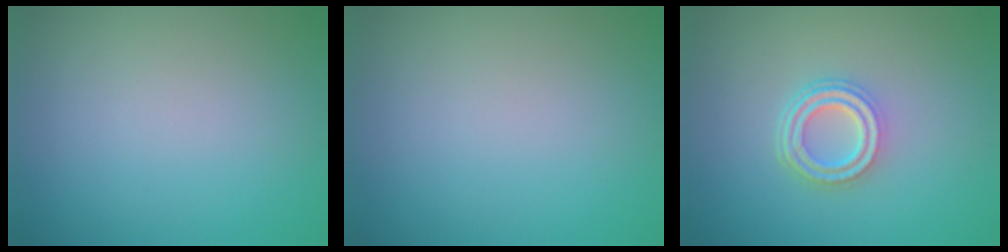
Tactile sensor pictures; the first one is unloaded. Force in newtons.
{"total": 0.0}
{"total": 3.8, "press": 2.9, "slide": 2.6}